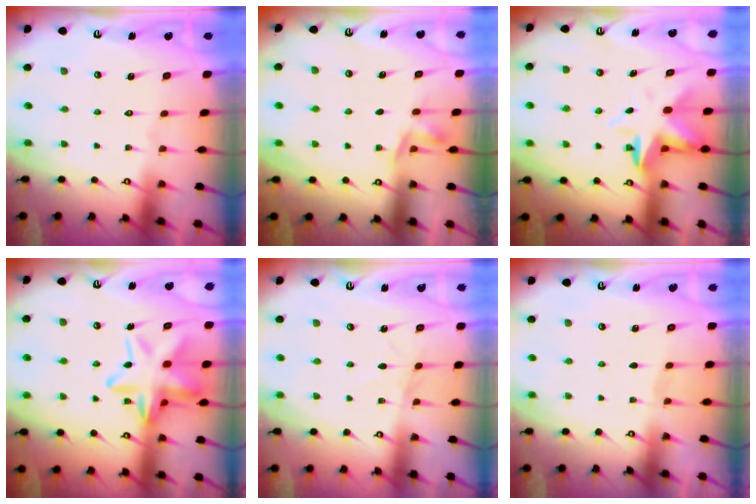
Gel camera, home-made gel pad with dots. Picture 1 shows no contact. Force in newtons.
{"total": 2.9, "press": 2.6, "slide": 1.1}
{"total": 5.6, "press": 5.4, "slide": 1.5}
{"total": 18.5, "press": 18.4, "slide": 1.9}
{"total": 2.6, "press": 2.6, "slide": 0.3}
{"total": 1.4, "press": 1.3, "slide": 0.4}